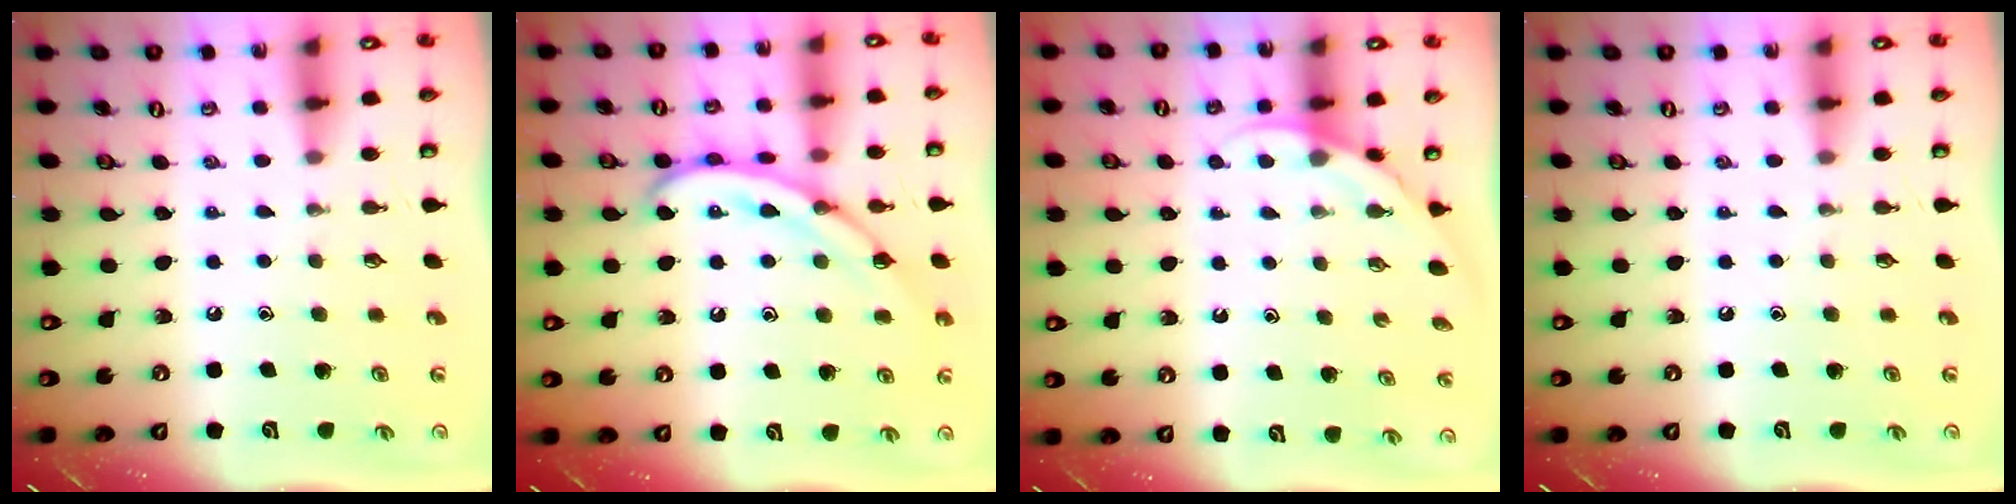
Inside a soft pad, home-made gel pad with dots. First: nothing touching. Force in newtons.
{"total": 13.9, "press": 13.8, "slide": 0.8}
{"total": 3.1, "press": 3.1, "slide": 0.1}
{"total": 0.0}